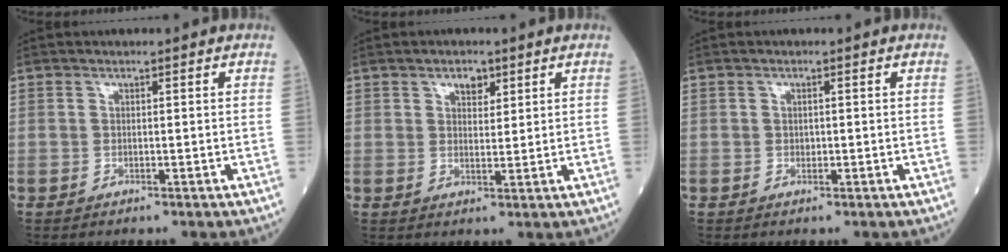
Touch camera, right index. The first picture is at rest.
{"total": 3.2, "force": [1.9, 1.7, 1.8], "torque": [-0.035, 0.000, 0.036]}
{"total": 0.7, "force": [0.1, 0.5, 0.5], "torque": [-0.012, 0.001, 0.004]}